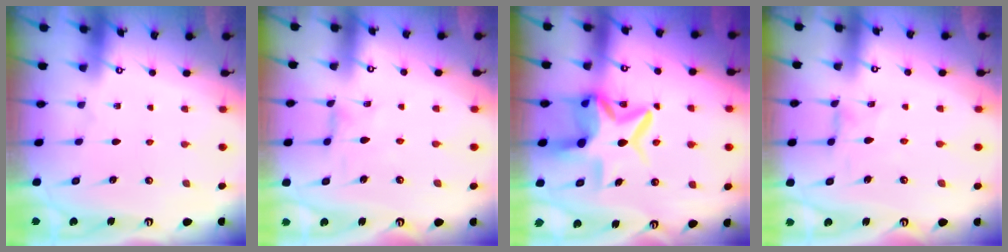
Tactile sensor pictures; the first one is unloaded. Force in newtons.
{"total": 1.7, "press": 1.6, "slide": 0.1}
{"total": 10.8, "press": 10.7, "slide": 1.6}
{"total": 1.2, "press": 1.1, "slide": 0.3}